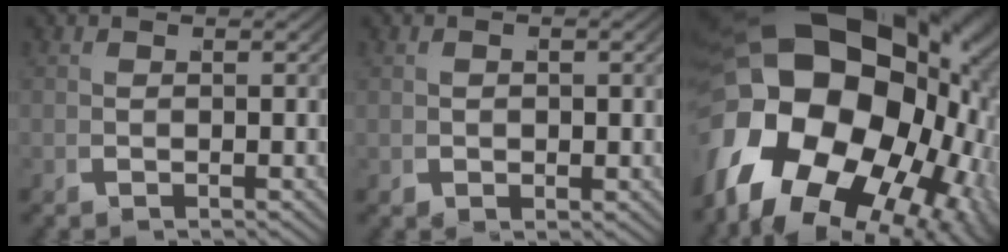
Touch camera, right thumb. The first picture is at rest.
{"total": 1.1, "force": [0.0, 0.9, 0.6], "torque": [-0.014, -0.001, 0.001]}
{"total": 30.6, "force": [0.3, 21.2, 22.0], "torque": [-0.379, -0.034, 0.012]}